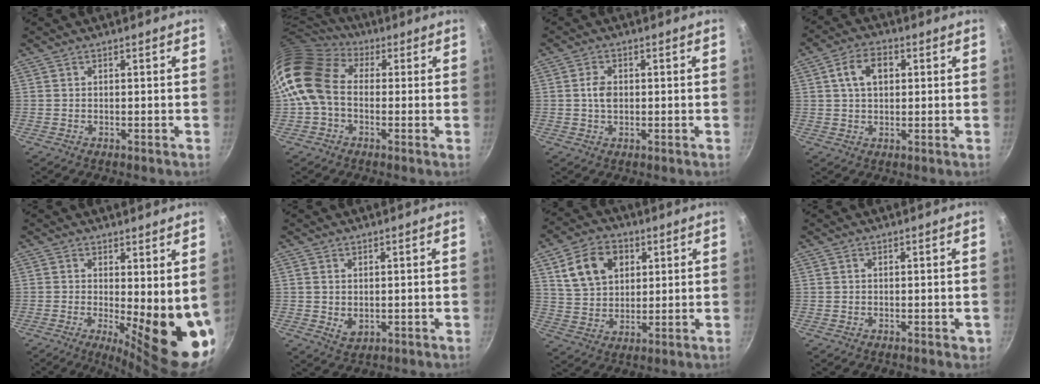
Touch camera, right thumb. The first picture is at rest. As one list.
[{"total": 14.6, "force": [0.2, 10.9, 9.6], "torque": [-0.169, 0.029, -0.017]}, {"total": 3.3, "force": [0.1, 2.2, 2.5], "torque": [-0.040, 0.004, -0.001]}, {"total": 6.9, "force": [1.6, 4.6, 4.9], "torque": [-0.069, 0.011, 0.024]}, {"total": 13.0, "force": [0.2, 4.3, 12.3], "torque": [-0.134, -0.032, 0.011]}, {"total": 3.1, "force": [0.4, 2.2, 2.1], "torque": [-0.035, -0.006, 0.011]}, {"total": 12.6, "force": [4.7, 9.1, 7.3], "torque": [-0.113, -0.003, 0.084]}, {"total": 1.4, "force": [0.2, 1.0, 1.0], "torque": [-0.006, 0.002, 0.004]}]